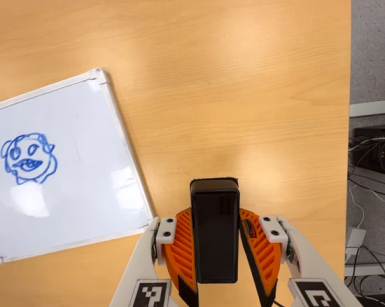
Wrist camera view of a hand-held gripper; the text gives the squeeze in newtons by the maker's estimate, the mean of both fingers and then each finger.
{"total": 5.3, "left": 4.8, "right": 5.7}